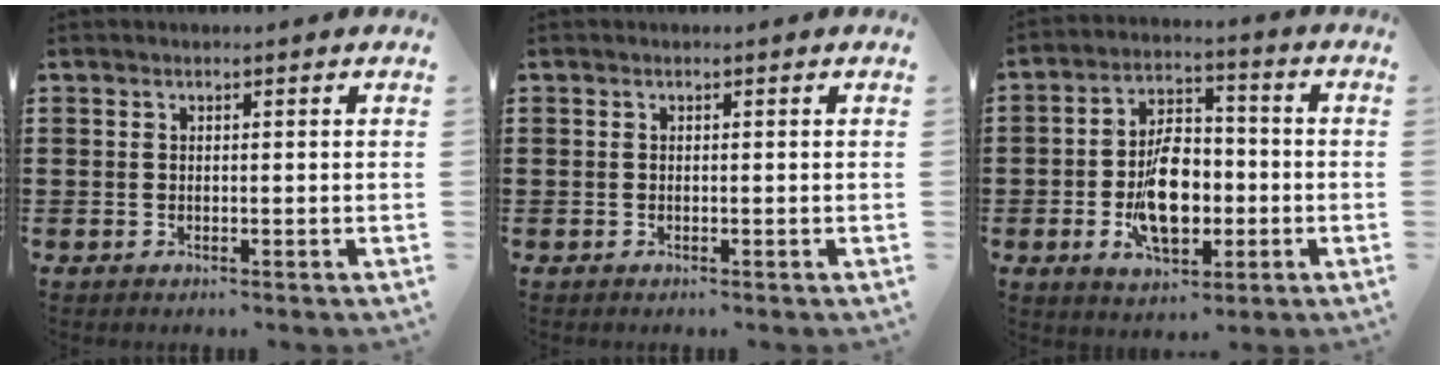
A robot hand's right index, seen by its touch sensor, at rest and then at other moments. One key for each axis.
{"total": 0.0}
{"total": 9.9, "fx": -2.0, "fy": 5.7, "fz": 7.9, "tx": -0.146, "ty": 0.003, "tz": -0.040}